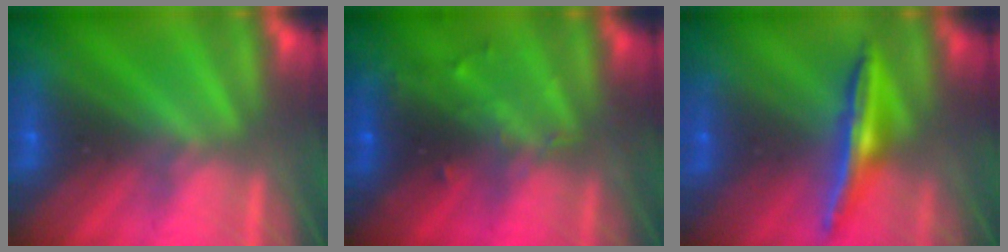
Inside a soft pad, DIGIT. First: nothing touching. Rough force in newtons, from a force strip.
{"total": 2.7}
{"total": 1.5}